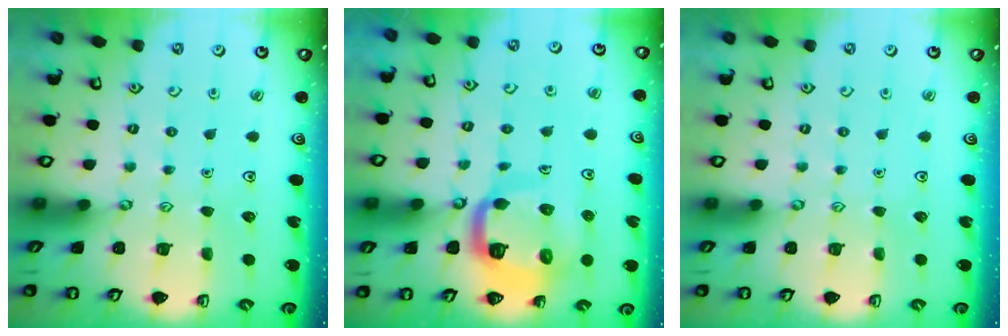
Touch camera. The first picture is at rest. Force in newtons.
{"total": 11.3, "press": 11.2, "slide": 1.3}
{"total": 0.0}